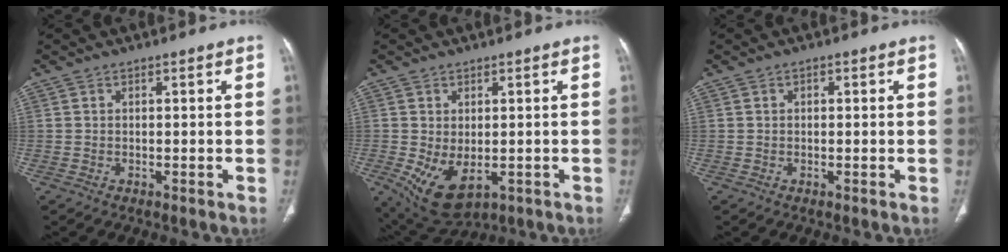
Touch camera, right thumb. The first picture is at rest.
{"total": 8.9, "force": [-2.0, 5.1, 7.0], "torque": [-0.122, -0.007, -0.011]}
{"total": 0.8, "force": [0.3, 0.6, 0.5], "torque": [-0.006, 0.003, 0.004]}